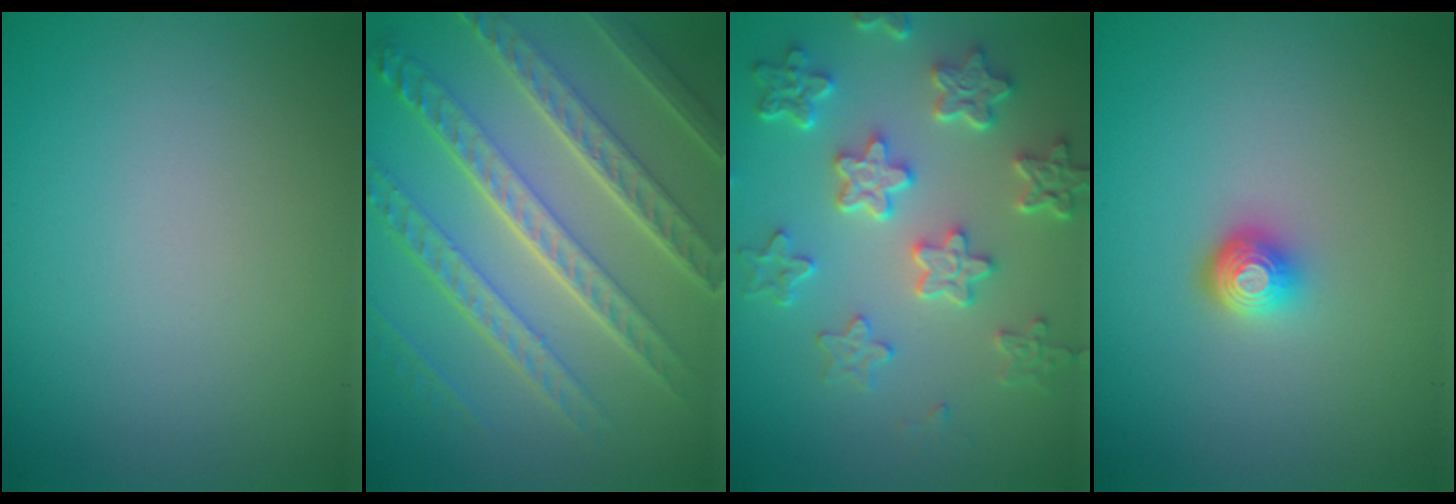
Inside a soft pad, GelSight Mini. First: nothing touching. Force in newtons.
{"total": 8.4, "press": 6.1, "slide": 5.8}
{"total": 6.0, "press": 4.6, "slide": 4.0}
{"total": 2.0, "press": 1.5, "slide": 1.3}